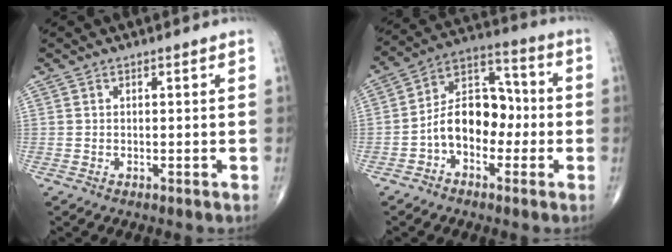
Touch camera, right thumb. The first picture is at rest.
{"total": 12.0, "force": [-2.6, 8.1, 8.5], "torque": [-0.112, 0.050, -0.058]}